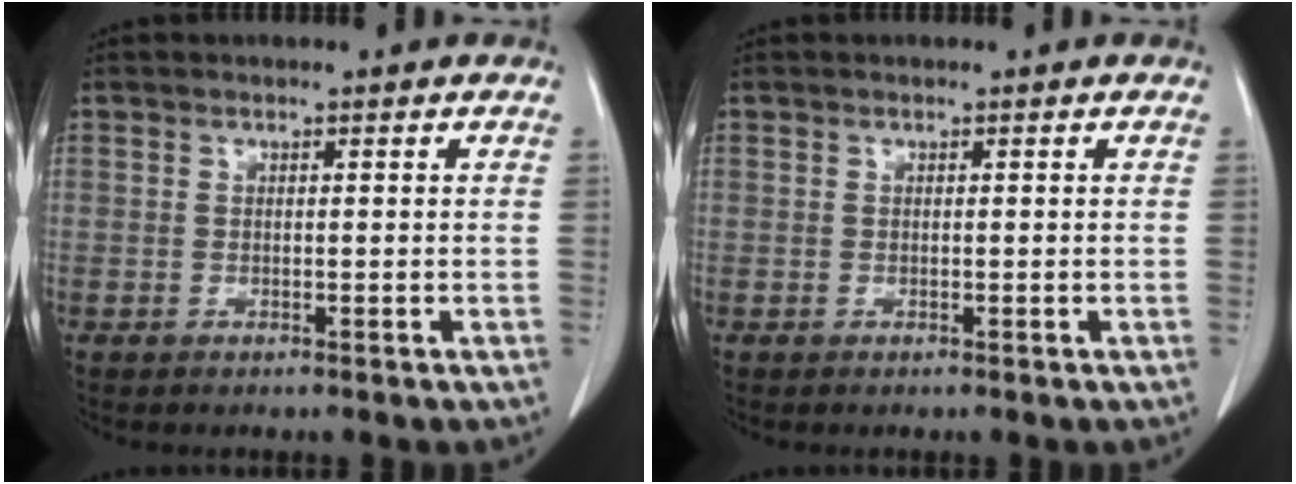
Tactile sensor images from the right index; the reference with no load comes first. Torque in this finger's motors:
{"motor_torque": [0.00, 0.00, 0.00, 0.00]}